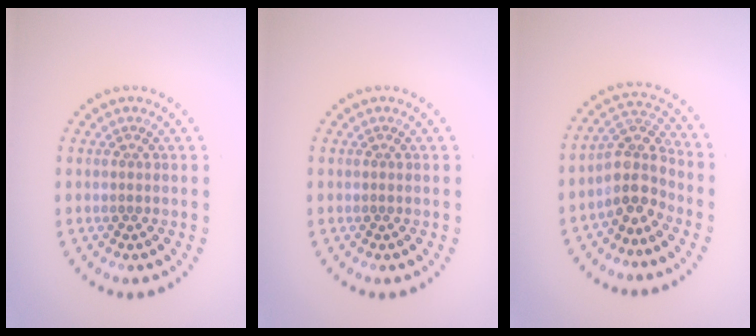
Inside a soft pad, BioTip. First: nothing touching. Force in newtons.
{"total": 0.0}
{"total": 3.8, "press": 3.1, "slide": 2.3}